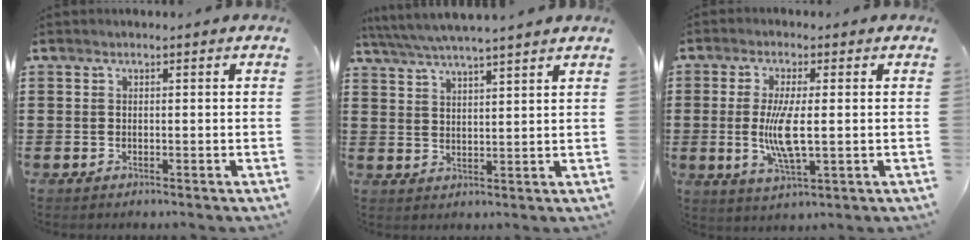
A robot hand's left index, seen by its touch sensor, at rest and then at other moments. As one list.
[{"total": 4.5, "force": [4.2, -0.4, 1.7], "torque": [-0.045, -0.019, 0.073]}, {"total": 7.2, "force": [-0.2, 1.7, 7.0], "torque": [-0.147, -0.008, -0.011]}]